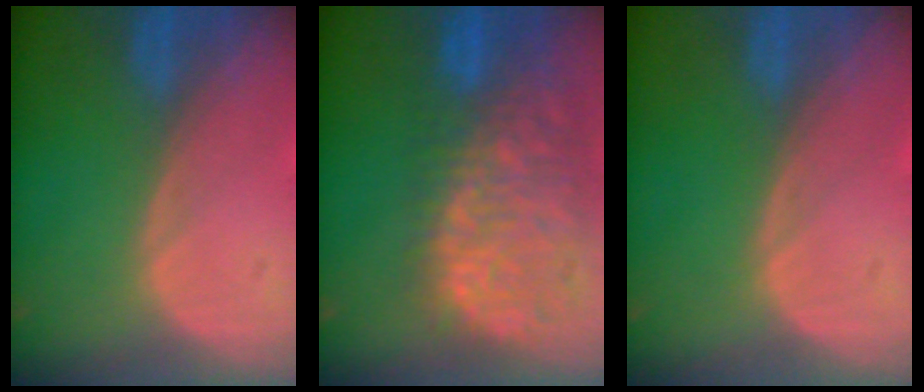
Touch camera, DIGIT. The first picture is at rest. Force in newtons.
{"total": 13.3, "press": 11.0, "slide": 7.4}
{"total": 0.0}